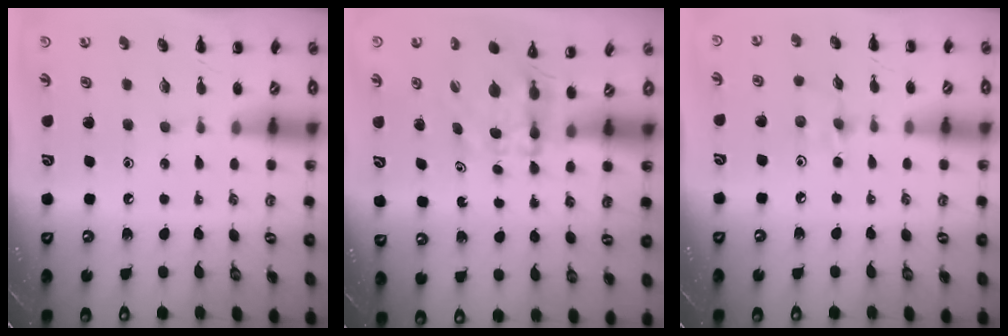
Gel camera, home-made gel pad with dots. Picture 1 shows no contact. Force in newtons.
{"total": 4.1, "press": 4.1, "slide": 0.0}
{"total": 5.3, "press": 5.1, "slide": 1.6}